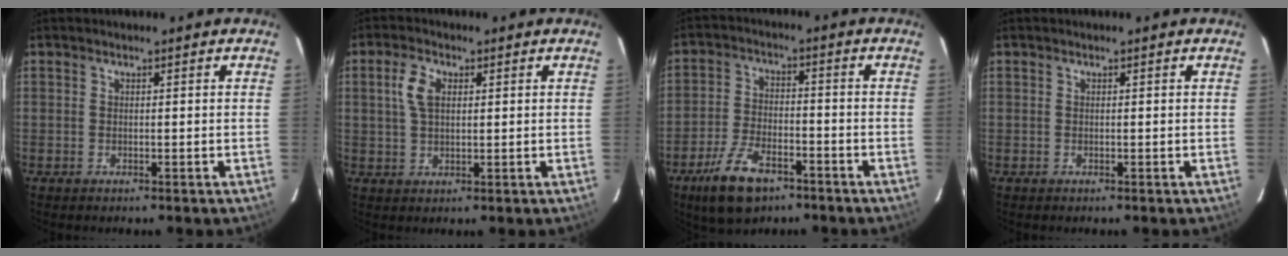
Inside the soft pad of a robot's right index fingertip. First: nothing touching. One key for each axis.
{"total": 4.8, "fx": 1.3, "fy": 2.8, "fz": 3.6, "tx": -0.072, "ty": 0.010, "tz": 0.027}
{"total": 11.0, "fx": -7.1, "fy": 5.1, "fz": 6.7, "tx": -0.156, "ty": -0.010, "tz": -0.128}
{"total": 0.0}